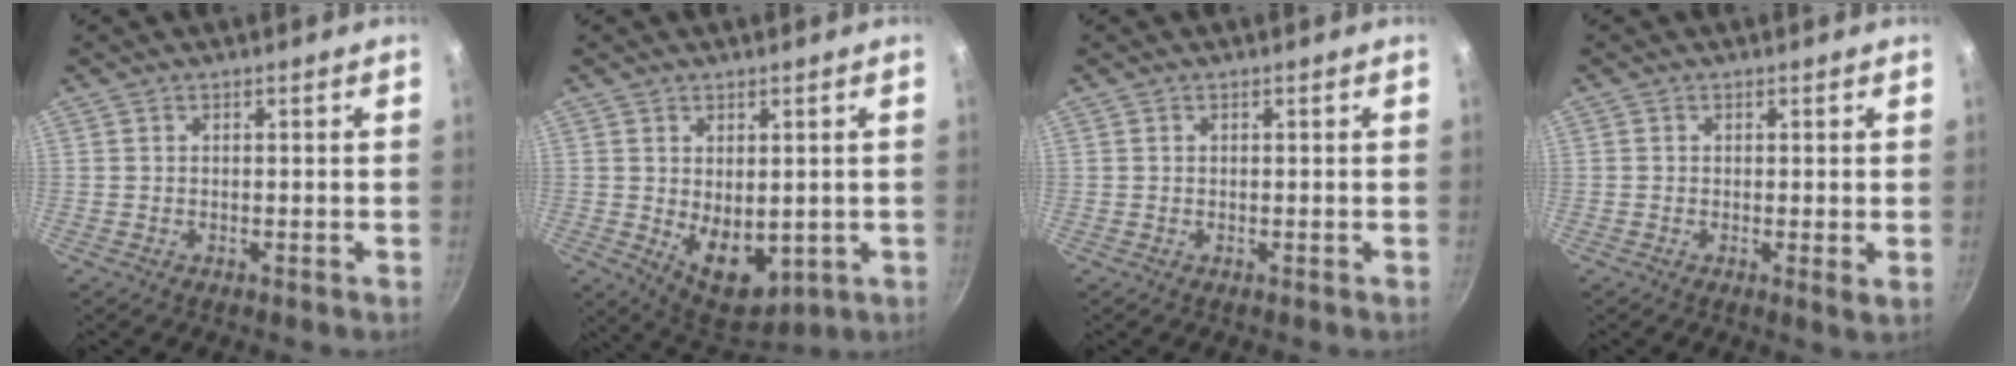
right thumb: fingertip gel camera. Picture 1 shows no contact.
{"total": 9.6, "force": [-0.5, 6.2, 7.3], "torque": [-0.086, -0.021, 0.013]}
{"total": 0.0}
{"total": 1.5, "force": [0.0, 0.3, 1.5], "torque": [-0.026, -0.007, -0.004]}